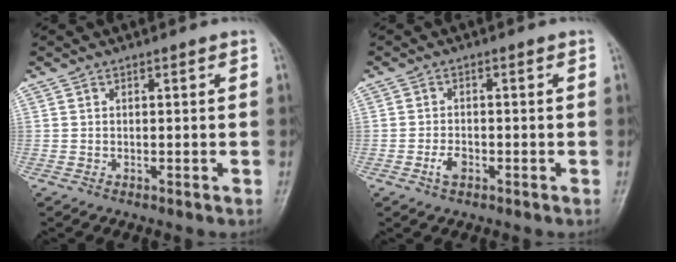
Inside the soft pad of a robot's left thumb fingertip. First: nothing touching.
{"total": 2.4, "force": [-1.1, 1.3, 1.6], "torque": [-0.031, 0.005, -0.020]}